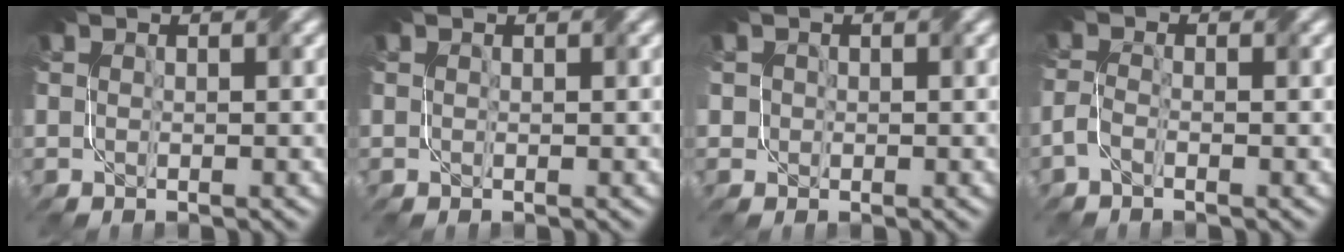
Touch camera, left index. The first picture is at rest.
{"total": 0.0}
{"total": 1.3, "force": [0.2, 1.3, 0.1], "torque": [-0.009, 0.001, 0.009]}
{"total": 1.5, "force": [-1.3, 0.3, 0.8], "torque": [-0.019, 0.003, -0.036]}